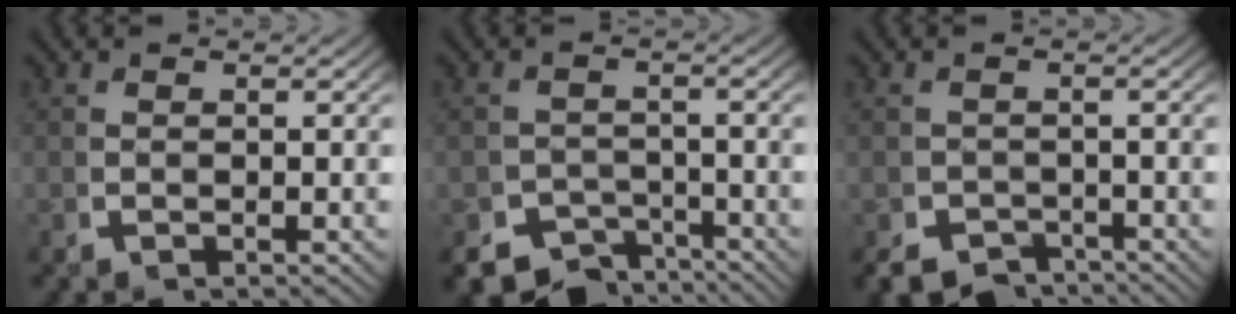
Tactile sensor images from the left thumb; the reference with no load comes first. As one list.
[{"total": 7.3, "force": [-5.9, 3.9, 1.6], "torque": [-0.006, -0.036, -0.094]}, {"total": 4.6, "force": [-4.0, 2.1, 0.4], "torque": [0.017, -0.024, -0.061]}]